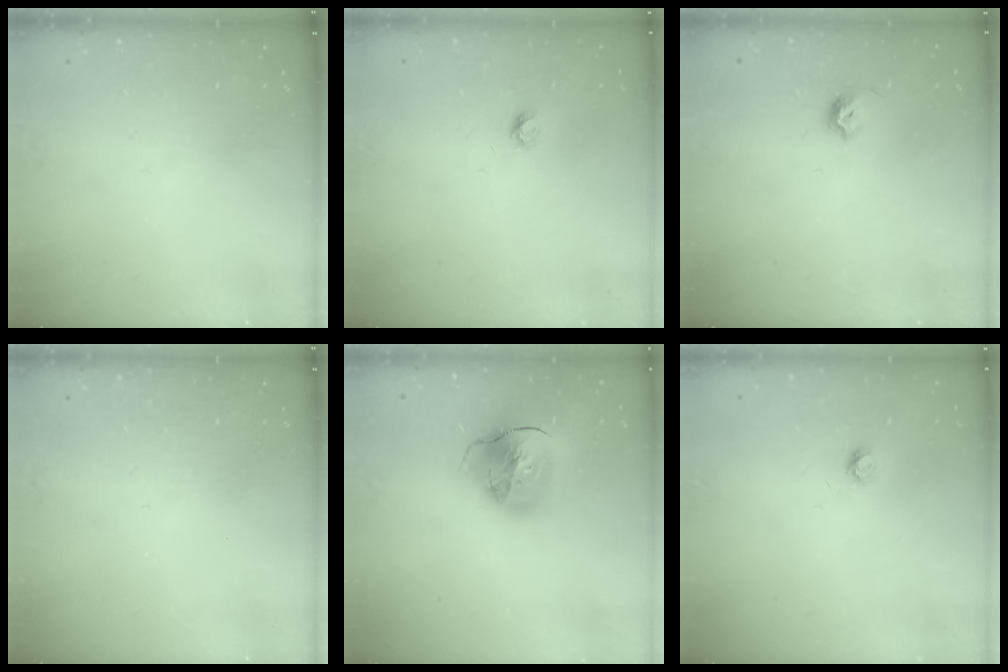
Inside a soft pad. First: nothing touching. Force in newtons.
{"total": 3.7, "press": 3.7, "slide": 0.4}
{"total": 5.7, "press": 5.6, "slide": 1.0}
{"total": 0.0}
{"total": 19.2, "press": 19.0, "slide": 2.1}
{"total": 3.7, "press": 3.7, "slide": 0.4}